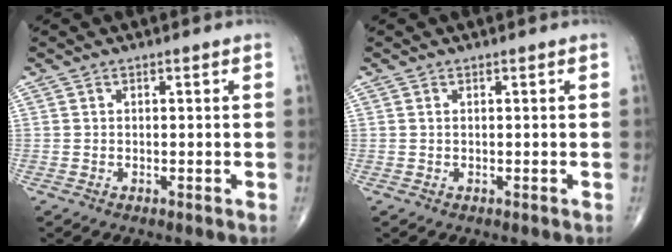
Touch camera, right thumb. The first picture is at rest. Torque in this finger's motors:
{"motor_torque": [-0.20, 0.08, 0.04, 0.17, 0.06]}